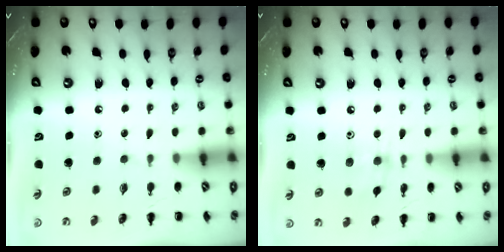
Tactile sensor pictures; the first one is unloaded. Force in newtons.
{"total": 6.8, "press": 6.8, "slide": 0.8}